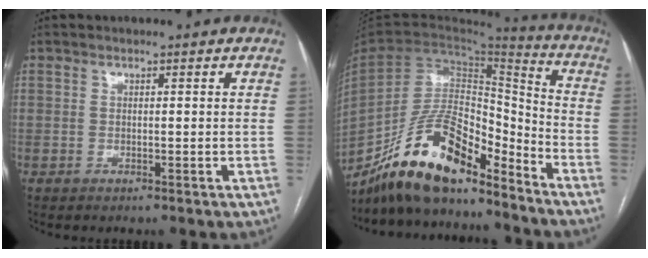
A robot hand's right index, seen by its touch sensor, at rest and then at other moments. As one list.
[{"total": 17.6, "force": [-14.2, 5.2, 9.1], "torque": [-0.166, 0.026, -0.258]}]